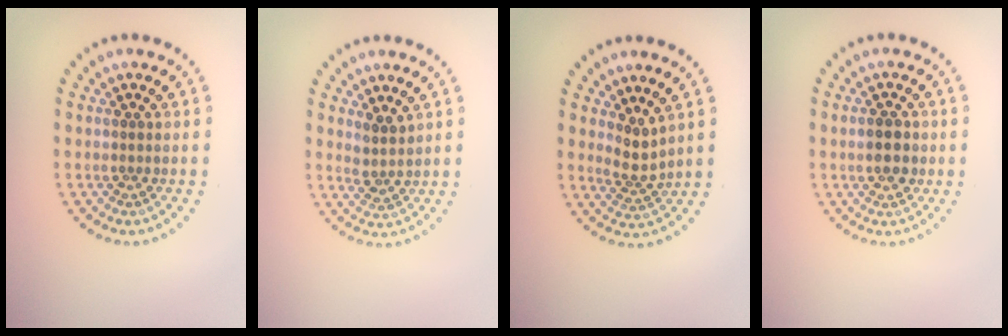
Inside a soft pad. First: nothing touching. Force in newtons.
{"total": 1.9, "press": 1.5, "slide": 1.1}
{"total": 2.3, "press": 1.6, "slide": 1.7}
{"total": 2.3, "press": 2.3, "slide": 0.2}